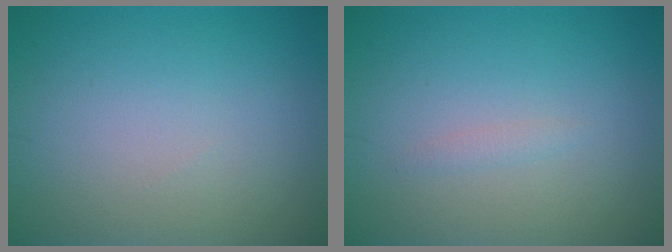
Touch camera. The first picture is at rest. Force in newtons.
{"total": 0.7, "press": 0.6, "slide": 0.1}